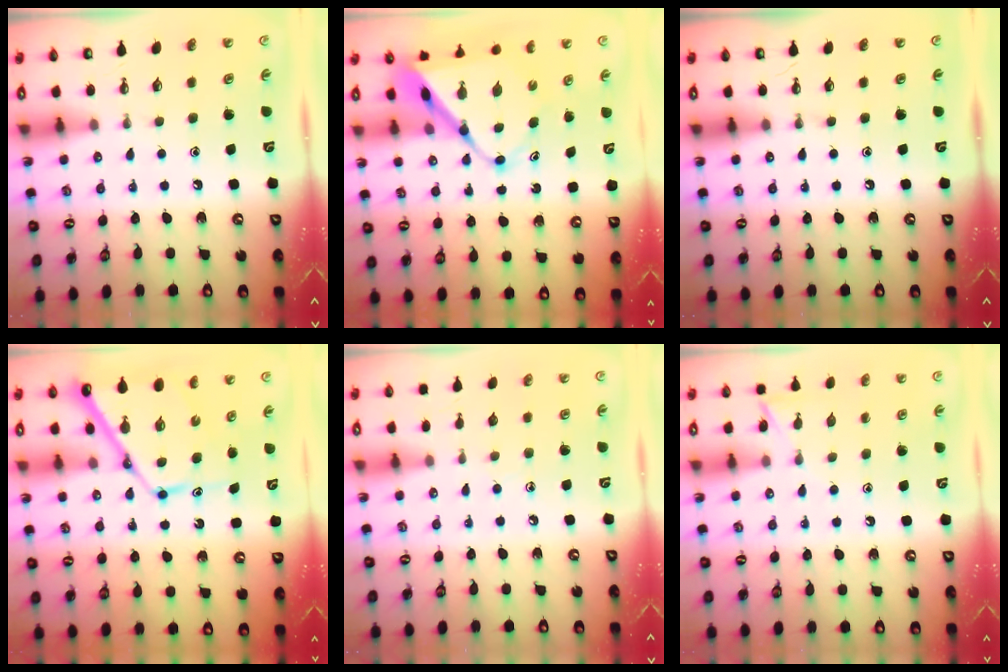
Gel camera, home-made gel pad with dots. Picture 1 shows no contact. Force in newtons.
{"total": 10.8, "press": 10.7, "slide": 1.2}
{"total": 0.0}
{"total": 12.5, "press": 12.5, "slide": 1.1}
{"total": 4.2, "press": 4.2, "slide": 0.5}
{"total": 5.5, "press": 5.5, "slide": 0.6}